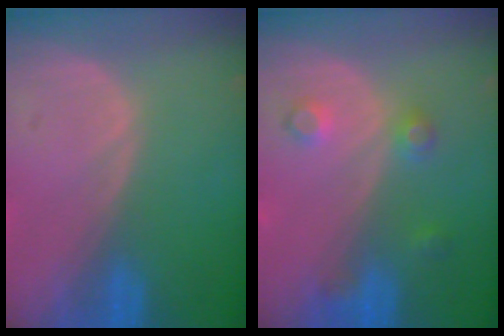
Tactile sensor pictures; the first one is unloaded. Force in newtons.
{"total": 3.7, "press": 3.4, "slide": 1.6}